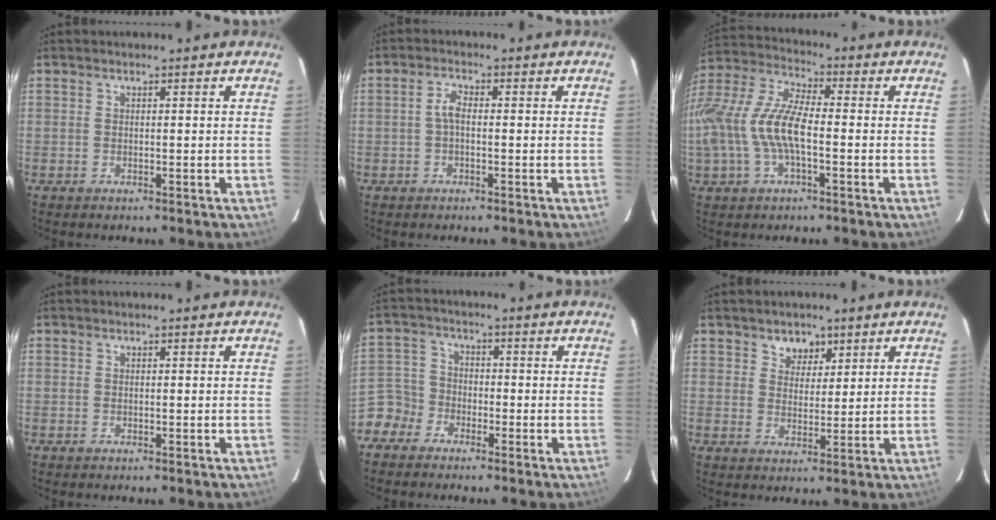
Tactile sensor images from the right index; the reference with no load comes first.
{"total": 2.4, "force": [-0.4, 1.0, 2.1], "torque": [-0.044, 0.009, -0.007]}
{"total": 15.6, "force": [-2.5, 6.2, 14.1], "torque": [-0.296, 0.005, -0.053]}
{"total": 0.0}
{"total": 5.5, "force": [-3.9, 3.9, 0.3], "torque": [-0.013, 0.019, -0.088]}
{"total": 4.3, "force": [2.7, 3.2, 1.1], "torque": [-0.009, 0.002, 0.046]}